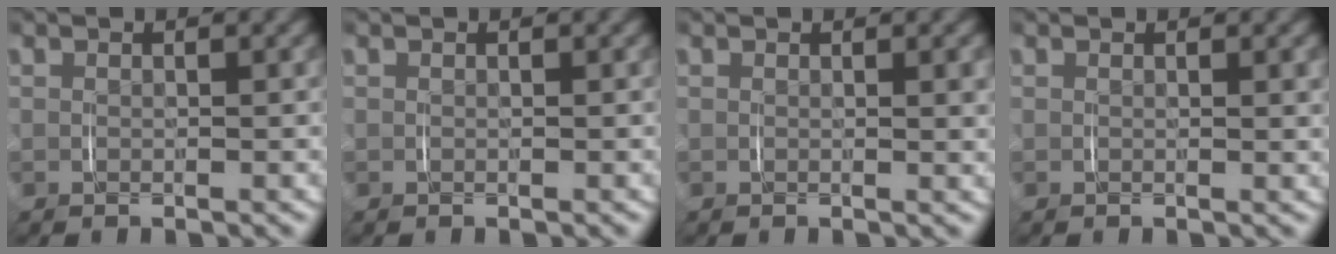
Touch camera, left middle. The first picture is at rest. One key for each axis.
{"total": 0.0}
{"total": 0.9, "fx": 0.4, "fy": -0.3, "fz": 0.7, "tx": -0.005, "ty": -0.001, "tz": 0.005}
{"total": 0.6, "fx": 0.3, "fy": -0.3, "fz": 0.4, "tx": -0.002, "ty": 0.000, "tz": 0.004}